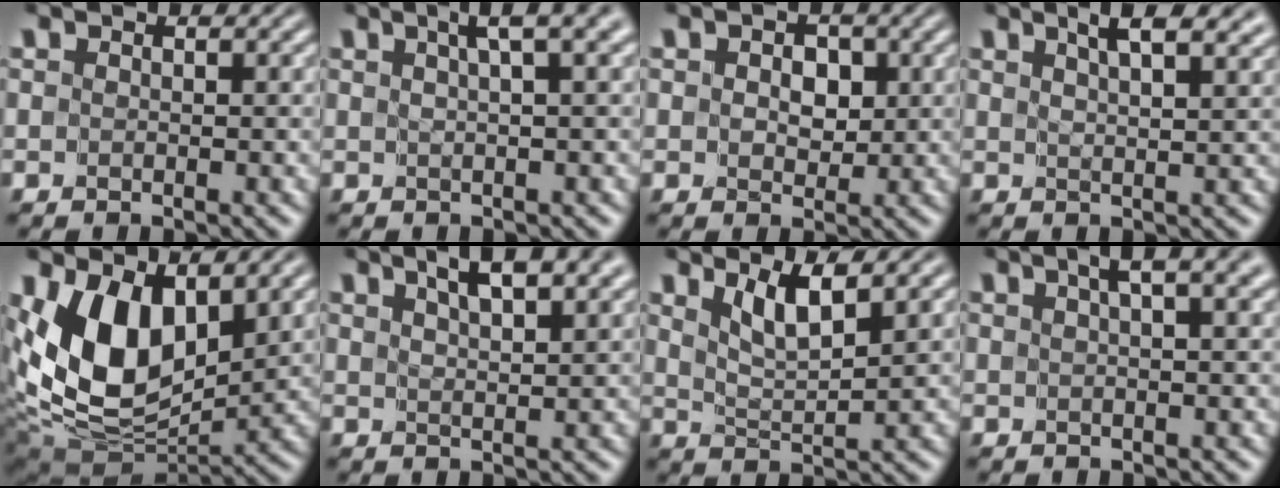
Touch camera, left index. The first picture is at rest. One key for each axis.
{"total": 3.7, "fx": 2.0, "fy": 0.4, "fz": 3.1, "tx": -0.036, "ty": 0.010, "tz": 0.029}
{"total": 2.4, "fx": 0.5, "fy": 1.7, "fz": 1.6, "tx": -0.025, "ty": -0.002, "tz": 0.008}
{"total": 5.9, "fx": 4.1, "fy": 1.9, "fz": 3.8, "tx": -0.024, "ty": 0.025, "tz": 0.034}
{"total": 11.0, "fx": 3.5, "fy": 6.2, "fz": 8.4, "tx": -0.153, "ty": -0.017, "tz": 0.061}
{"total": 6.8, "fx": 4.7, "fy": 2.1, "fz": 4.6, "tx": -0.045, "ty": 0.025, "tz": 0.047}
{"total": 3.2, "fx": 2.2, "fy": 0.5, "fz": 2.3, "tx": -0.043, "ty": -0.007, "tz": 0.044}
{"total": 4.7, "fx": 2.9, "fy": 1.1, "fz": 3.5, "tx": -0.038, "ty": 0.013, "tz": 0.031}